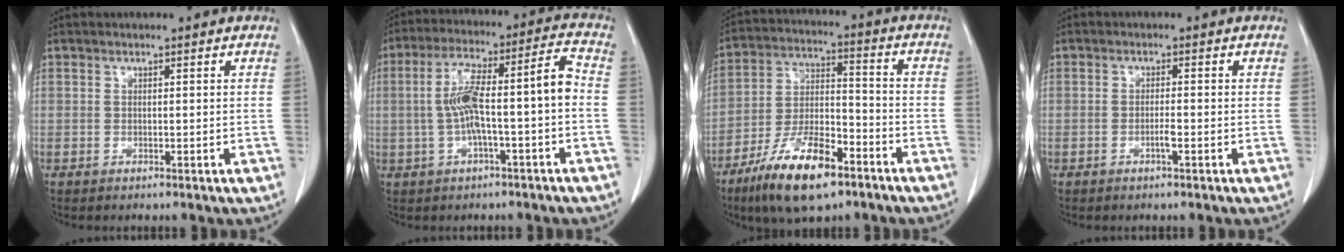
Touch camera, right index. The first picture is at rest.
{"total": 11.5, "force": [-1.4, 1.3, 11.4], "torque": [-0.208, 0.041, -0.021]}
{"total": 14.3, "force": [-9.1, 4.3, 10.2], "torque": [-0.199, -0.009, -0.161]}
{"total": 1.7, "force": [-0.7, 0.1, 1.6], "torque": [-0.032, -0.001, -0.014]}